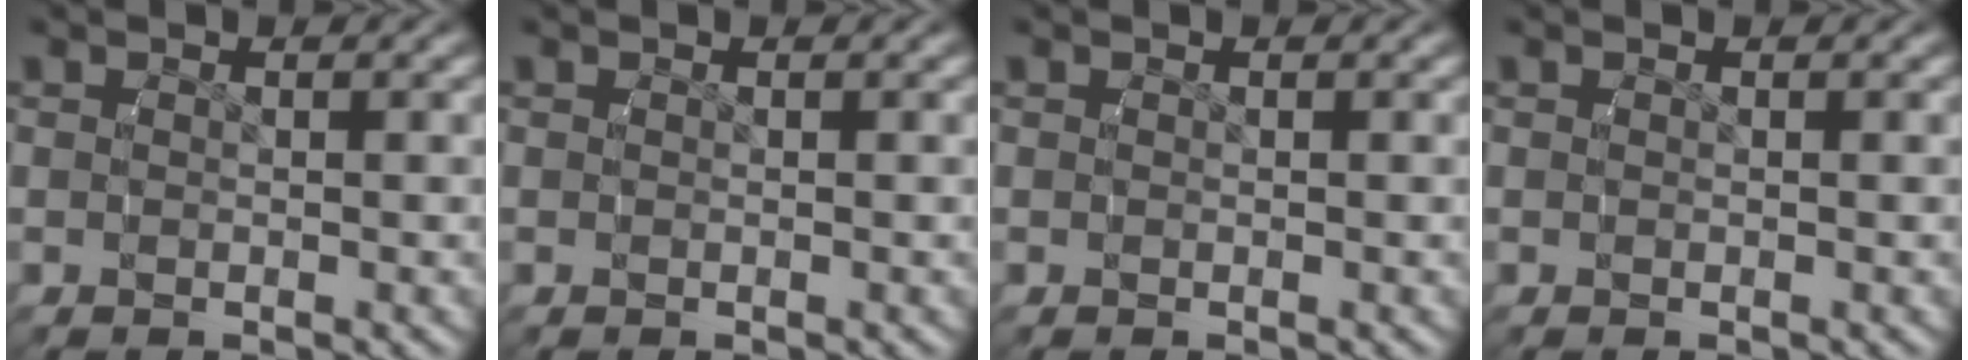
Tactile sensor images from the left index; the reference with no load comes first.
{"total": 0.0}
{"total": 0.0}
{"total": 0.0}